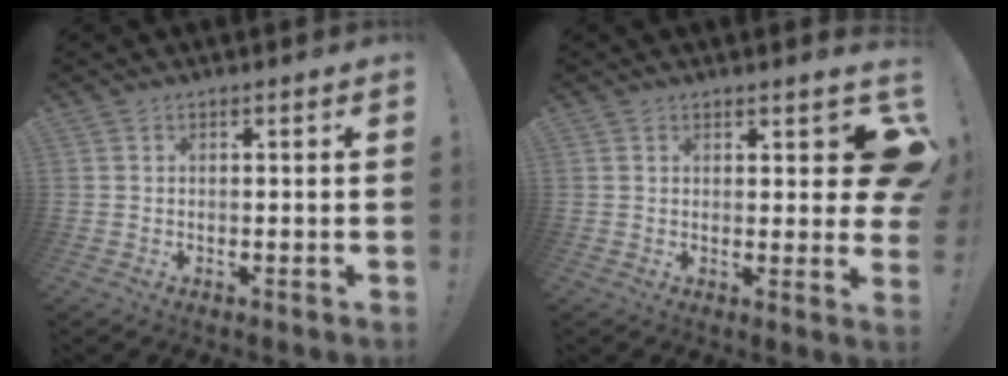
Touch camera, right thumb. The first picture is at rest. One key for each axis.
{"total": 6.7, "fx": 2.9, "fy": 2.7, "fz": 5.4, "tx": -0.049, "ty": -0.024, "tz": 0.053}